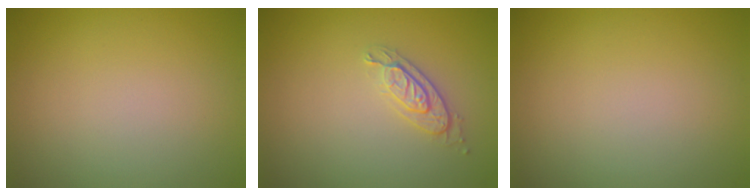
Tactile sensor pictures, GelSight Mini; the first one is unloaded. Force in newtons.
{"total": 2.1, "press": 1.9, "slide": 0.8}
{"total": 0.0}